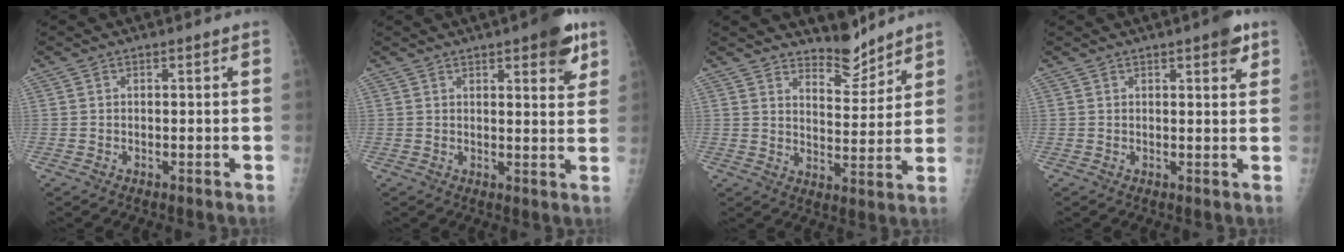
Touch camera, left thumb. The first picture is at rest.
{"total": 7.9, "force": [4.4, 2.5, 6.1], "torque": [-0.059, -0.018, 0.050]}
{"total": 6.8, "force": [6.4, 1.9, 1.5], "torque": [-0.002, -0.060, 0.110]}
{"total": 3.9, "force": [2.2, 1.2, 3.0], "torque": [-0.030, -0.008, 0.023]}